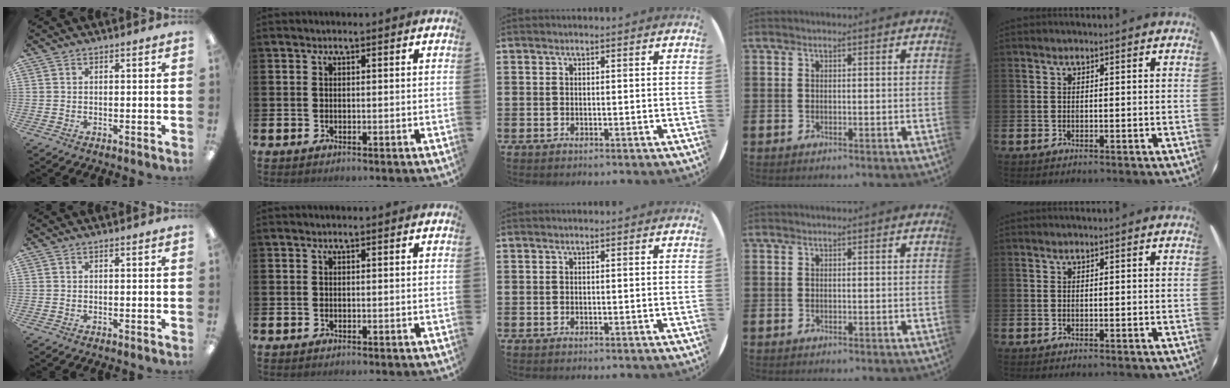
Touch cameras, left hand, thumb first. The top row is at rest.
{}